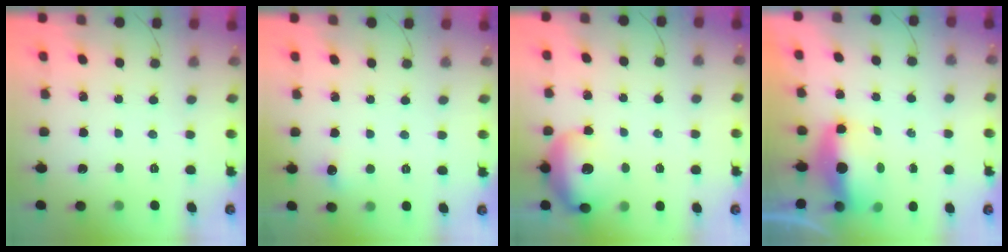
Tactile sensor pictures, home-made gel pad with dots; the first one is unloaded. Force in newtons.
{"total": 5.1, "press": 4.9, "slide": 1.4}
{"total": 17.2, "press": 14.8, "slide": 8.8}
{"total": 8.7, "press": 7.0, "slide": 5.1}